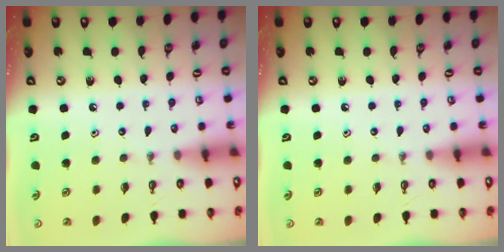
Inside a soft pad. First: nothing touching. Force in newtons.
{"total": 0.0}